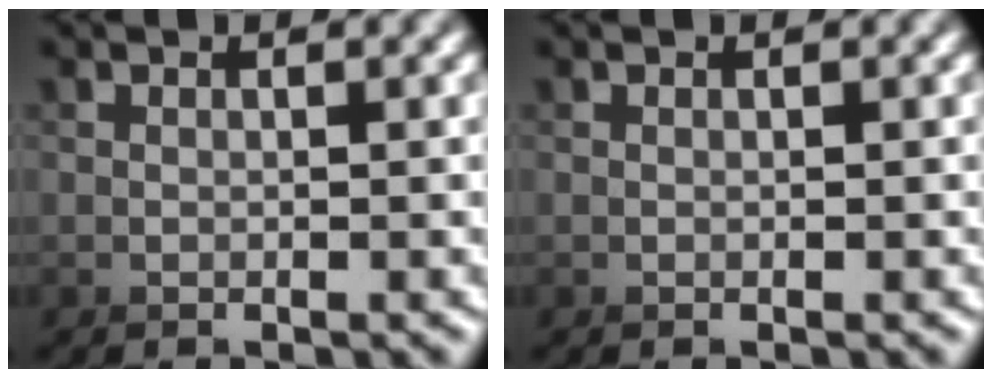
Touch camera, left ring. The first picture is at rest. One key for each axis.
{"total": 0.0}